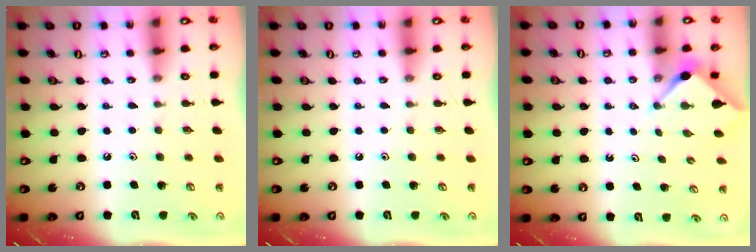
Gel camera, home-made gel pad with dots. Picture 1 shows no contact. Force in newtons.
{"total": 0.0}
{"total": 2.9, "press": 2.9, "slide": 0.4}